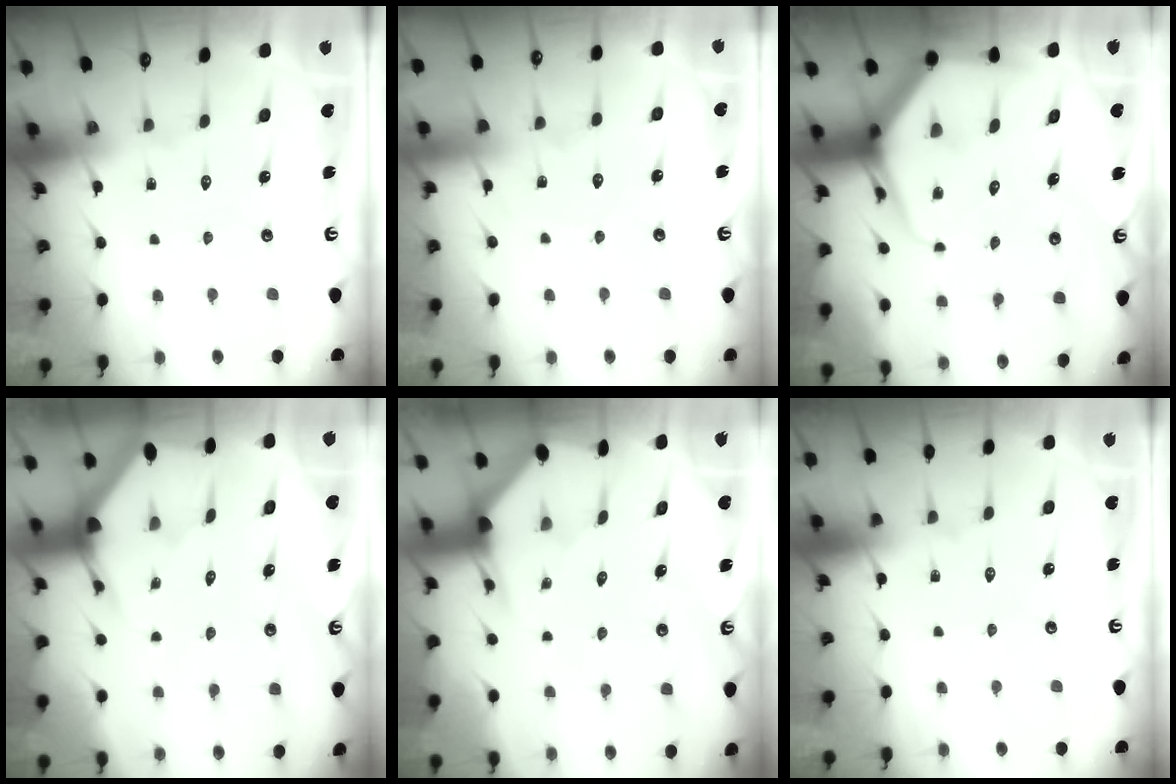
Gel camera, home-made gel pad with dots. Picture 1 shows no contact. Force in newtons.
{"total": 2.9, "press": 2.8, "slide": 0.4}
{"total": 7.2, "press": 7.2, "slide": 0.8}
{"total": 2.9, "press": 2.9, "slide": 0.1}
{"total": 3.2, "press": 3.2, "slide": 0.1}
{"total": 0.0}